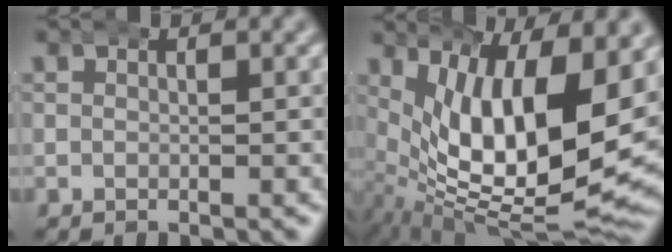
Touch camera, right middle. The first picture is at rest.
{"total": 16.4, "force": [0.4, 8.0, 14.3], "torque": [-0.239, -0.043, 0.031]}